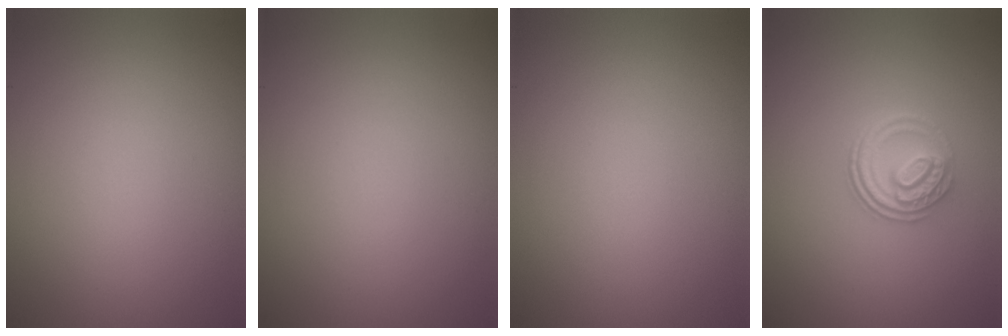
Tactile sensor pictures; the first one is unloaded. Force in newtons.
{"total": 0.0}
{"total": 0.0}
{"total": 3.1, "press": 2.7, "slide": 1.6}